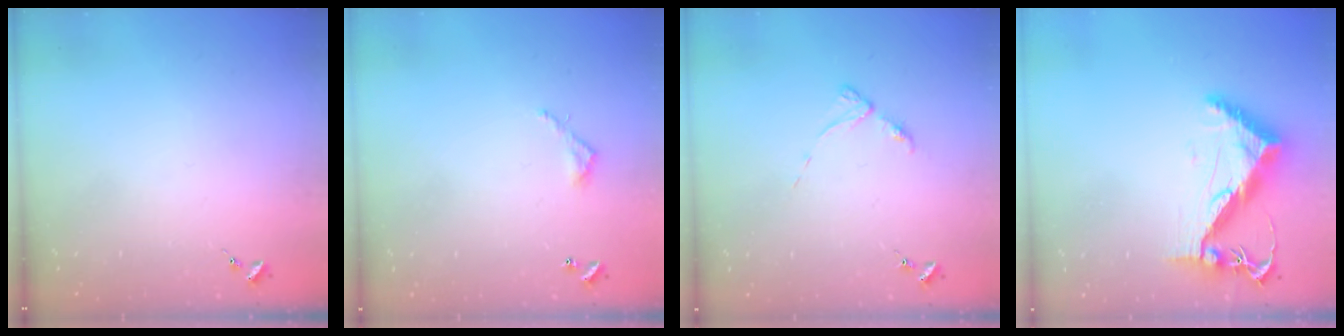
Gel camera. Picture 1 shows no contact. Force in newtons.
{"total": 3.9, "press": 3.9, "slide": 0.3}
{"total": 4.5, "press": 4.5, "slide": 0.5}
{"total": 11.1, "press": 11.0, "slide": 1.3}